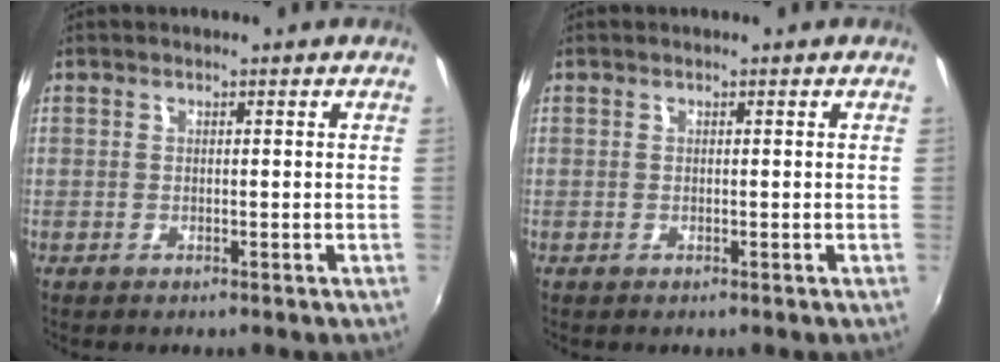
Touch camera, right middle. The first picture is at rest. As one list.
[{"total": 0.0}]